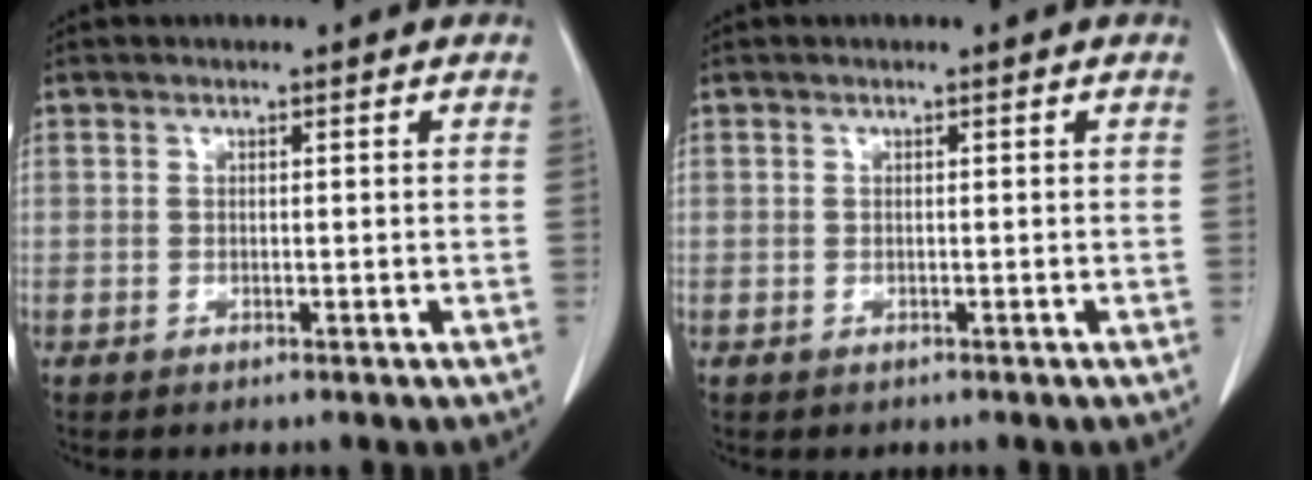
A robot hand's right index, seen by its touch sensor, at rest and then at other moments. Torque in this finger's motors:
{"motor_torque": [-0.23, -0.04, -0.32, -0.09]}